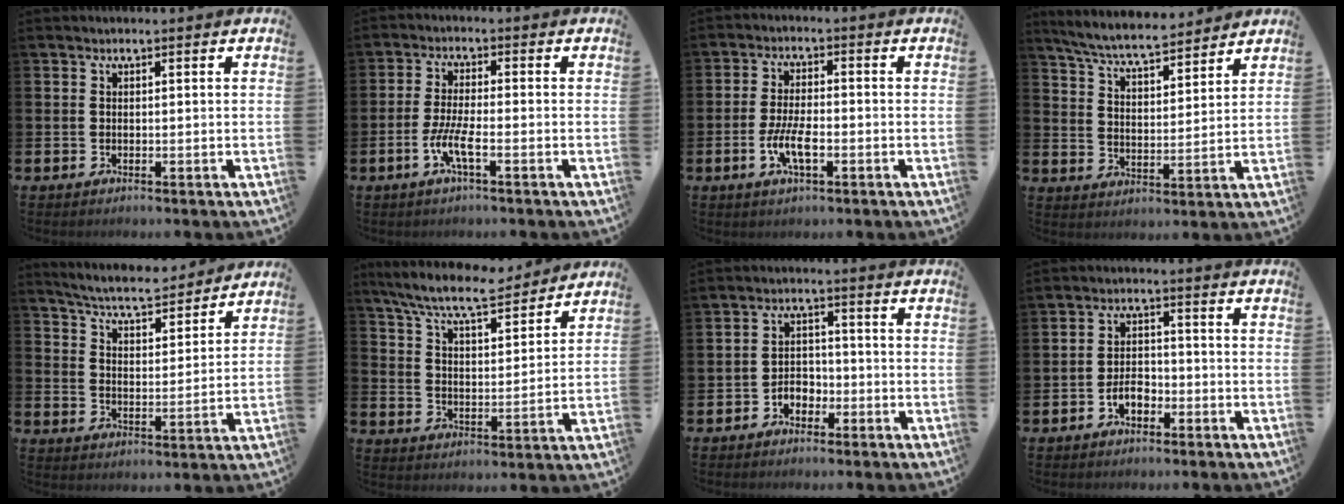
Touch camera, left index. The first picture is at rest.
{"total": 4.0, "force": [-1.8, 0.6, 3.5], "torque": [-0.075, -0.007, -0.034]}
{"total": 4.9, "force": [-1.6, 1.7, 4.3], "torque": [-0.079, -0.003, -0.033]}
{"total": 7.1, "force": [6.7, 0.9, 2.2], "torque": [-0.068, -0.039, 0.118]}
{"total": 6.4, "force": [6.1, 0.7, 1.6], "torque": [-0.056, -0.043, 0.105]}
{"total": 9.0, "force": [8.2, 1.4, 3.4], "torque": [-0.095, -0.043, 0.147]}
{"total": 2.8, "force": [-2.0, 1.9, 0.8], "torque": [-0.022, 0.010, -0.044]}
{"total": 3.2, "force": [-1.8, 1.8, 1.8], "torque": [-0.036, 0.007, -0.036]}